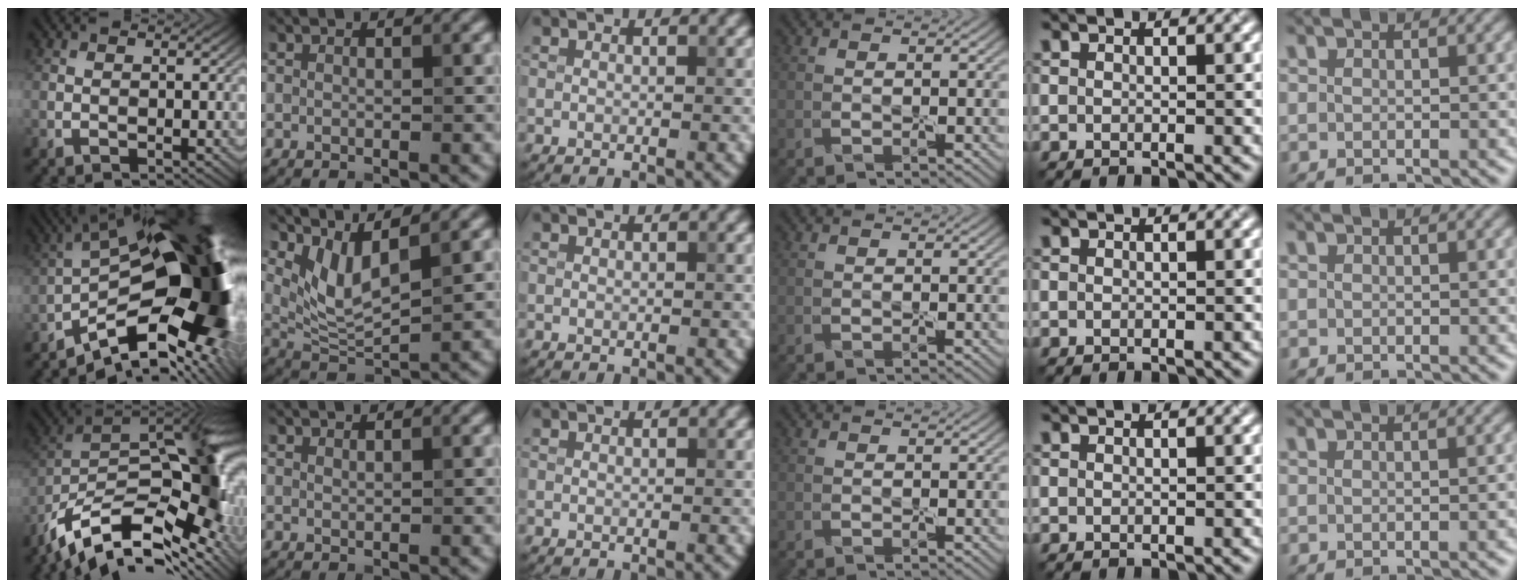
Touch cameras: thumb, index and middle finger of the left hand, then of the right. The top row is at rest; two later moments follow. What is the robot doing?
{"motion": "wrap", "object": "adhesive wrap"}